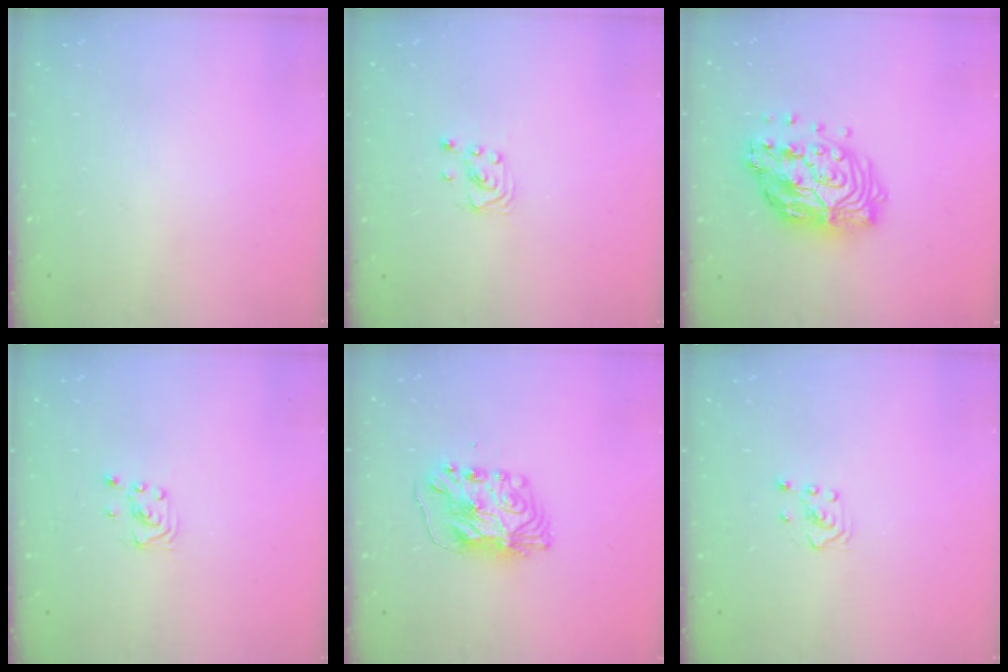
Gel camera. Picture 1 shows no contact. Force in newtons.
{"total": 1.7, "press": 1.6, "slide": 0.1}
{"total": 17.1, "press": 17.0, "slide": 1.6}
{"total": 2.0, "press": 2.0, "slide": 0.1}
{"total": 7.7, "press": 7.7, "slide": 0.8}
{"total": 2.8, "press": 2.6, "slide": 1.1}